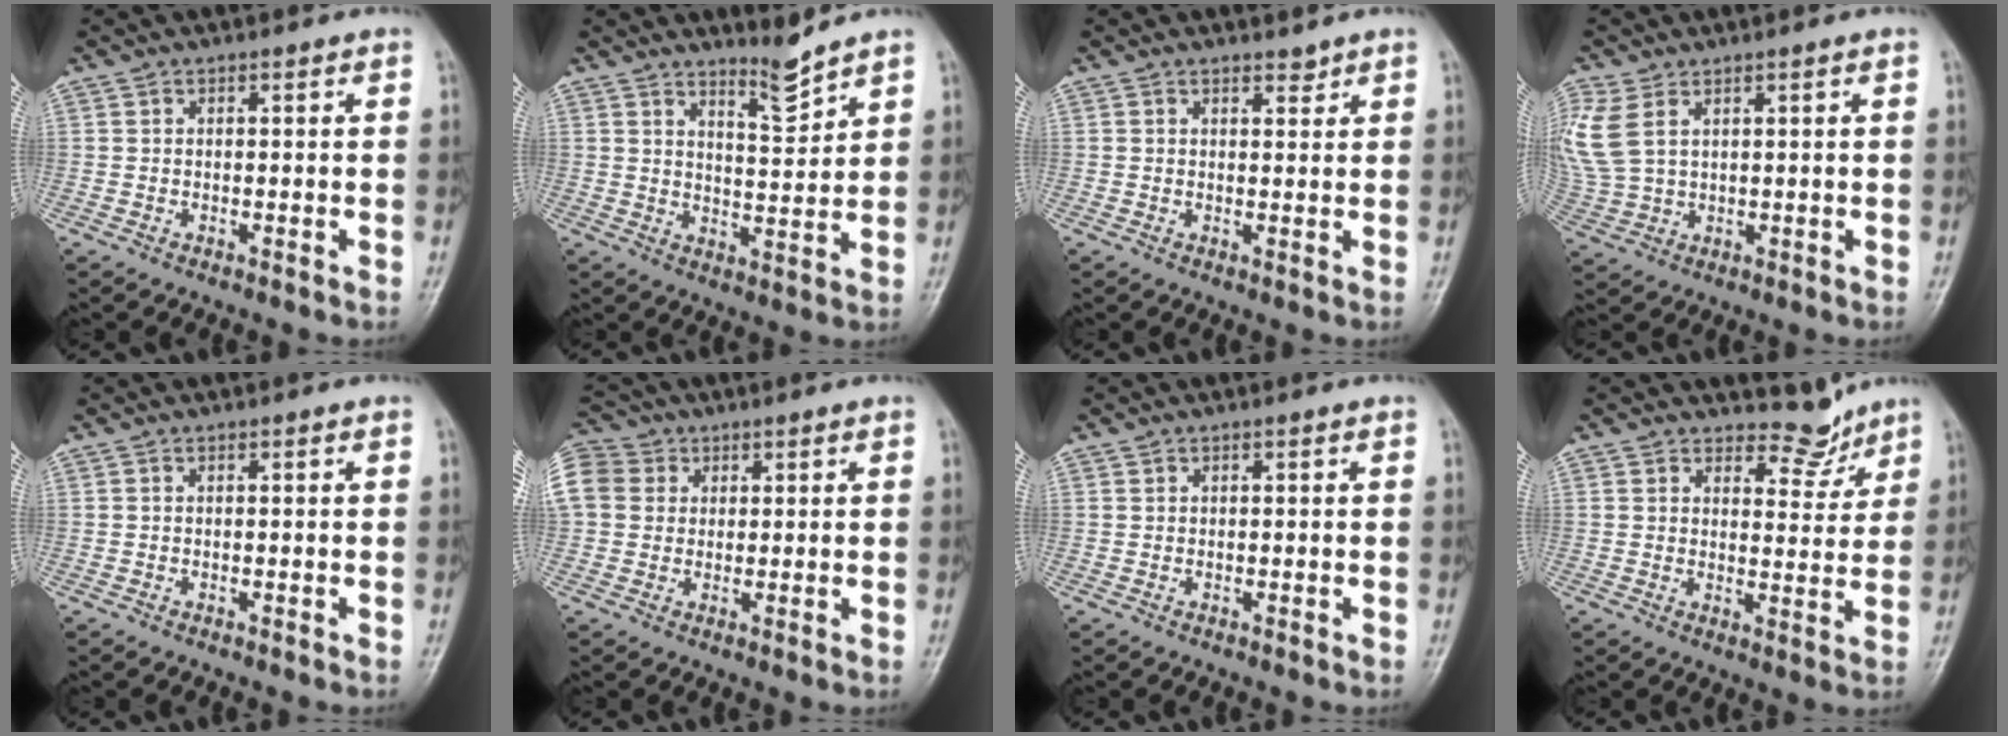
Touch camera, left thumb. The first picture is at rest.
{"total": 4.8, "force": [4.4, 0.3, 2.0], "torque": [-0.027, -0.052, 0.081]}
{"total": 1.5, "force": [1.3, 0.5, 0.4], "torque": [0.004, -0.011, 0.019]}
{"total": 8.3, "force": [3.4, 4.9, 5.8], "torque": [-0.150, 0.003, 0.081]}
{"total": 0.0}
{"total": 15.3, "force": [4.6, 12.8, 7.1], "torque": [-0.201, 0.051, 0.091]}
{"total": 0.0}
{"total": 5.4, "force": [4.8, 2.4, 0.4], "torque": [0.021, -0.044, 0.071]}